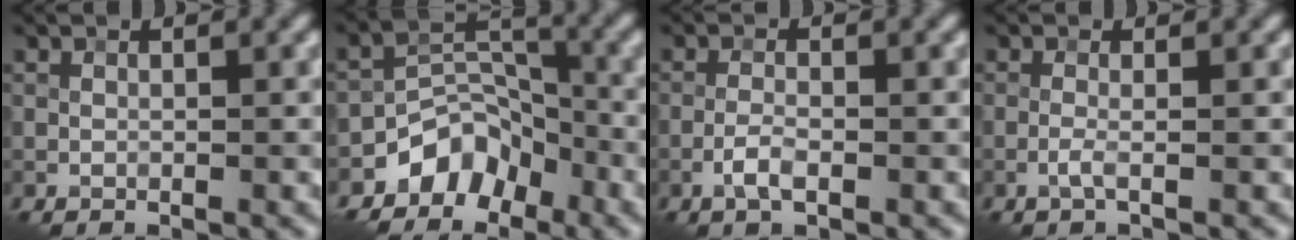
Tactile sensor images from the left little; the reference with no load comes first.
{"total": 5.4, "force": [-3.6, 3.6, 1.9], "torque": [-0.014, 0.002, -0.068]}
{"total": 1.8, "force": [-0.8, 0.6, 1.5], "torque": [-0.031, 0.002, -0.021]}
{"total": 1.2, "force": [-0.4, 0.2, 1.1], "torque": [-0.021, 0.001, -0.013]}